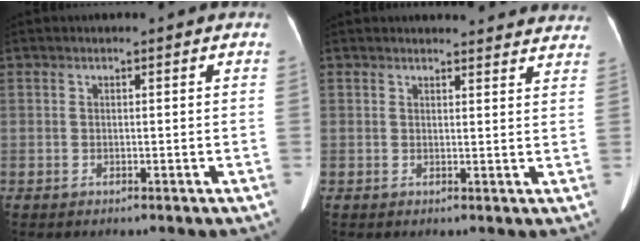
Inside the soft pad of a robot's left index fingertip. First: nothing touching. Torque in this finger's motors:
{"motor_torque": [0.85, -1.29, 0.16, 0.00]}